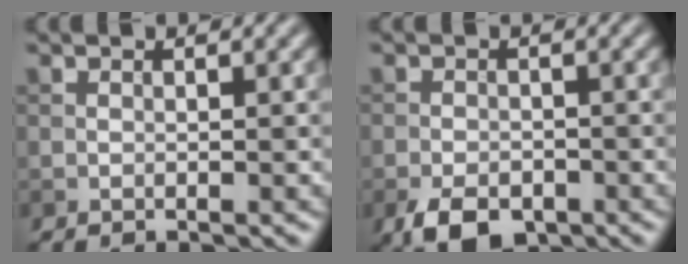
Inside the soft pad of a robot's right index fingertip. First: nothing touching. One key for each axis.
{"total": 4.5, "fx": -2.6, "fy": 2.6, "fz": 2.6, "tx": -0.048, "ty": -0.008, "tz": -0.050}